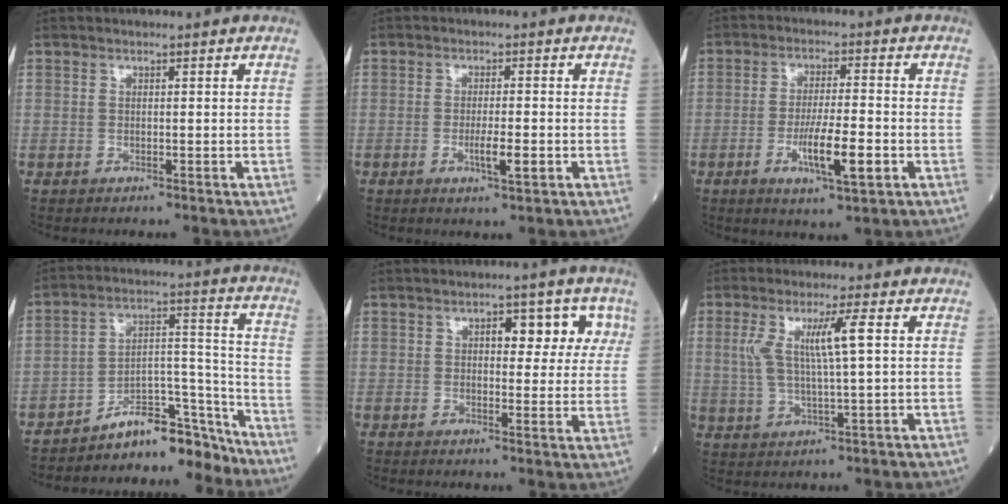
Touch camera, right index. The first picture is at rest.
{"total": 3.5, "force": [-1.0, 0.3, 3.3], "torque": [-0.058, -0.003, -0.013]}
{"total": 7.9, "force": [-2.5, 1.0, 7.5], "torque": [-0.132, -0.010, -0.039]}
{"total": 11.0, "force": [-10.5, 2.6, 1.9], "torque": [-0.010, 0.066, -0.176]}
{"total": 6.4, "force": [2.7, 3.2, 4.9], "torque": [-0.046, 0.016, 0.030]}
{"total": 6.9, "force": [1.9, 0.0, 6.6], "torque": [-0.137, 0.007, 0.042]}